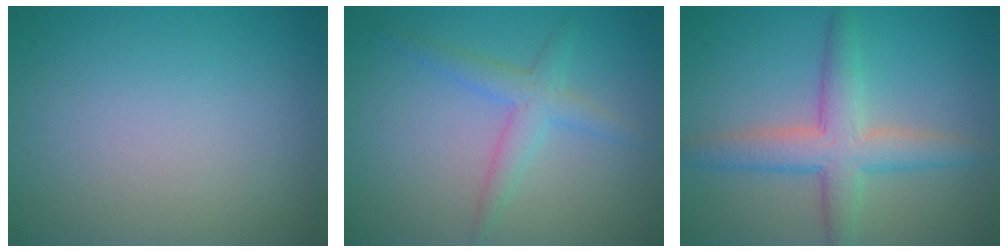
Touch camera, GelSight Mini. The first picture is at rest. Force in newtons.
{"total": 2.7, "press": 2.7, "slide": 0.0}
{"total": 4.8, "press": 4.8, "slide": 0.2}